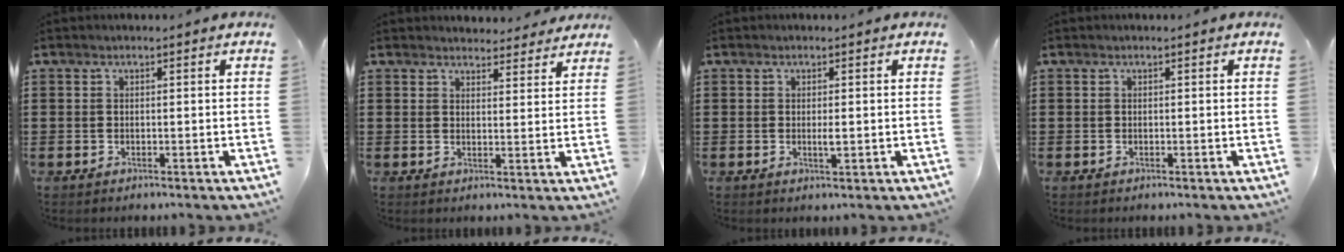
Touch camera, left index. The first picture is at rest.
{"total": 3.5, "force": [3.4, 0.8, 0.3], "torque": [0.000, -0.017, 0.061]}
{"total": 1.5, "force": [0.0, 0.3, 1.5], "torque": [-0.028, -0.003, 0.001]}
{"total": 0.0}